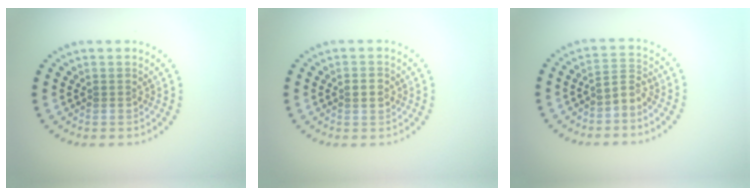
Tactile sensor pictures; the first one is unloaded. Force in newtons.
{"total": 1.0, "press": 1.0, "slide": 0.0}
{"total": 2.1, "press": 1.4, "slide": 1.6}